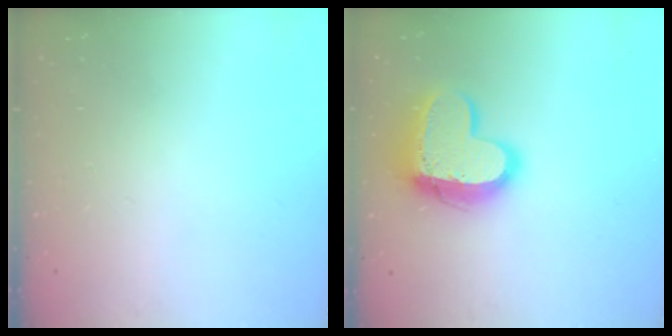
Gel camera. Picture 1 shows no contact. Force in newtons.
{"total": 16.3, "press": 16.3, "slide": 1.3}